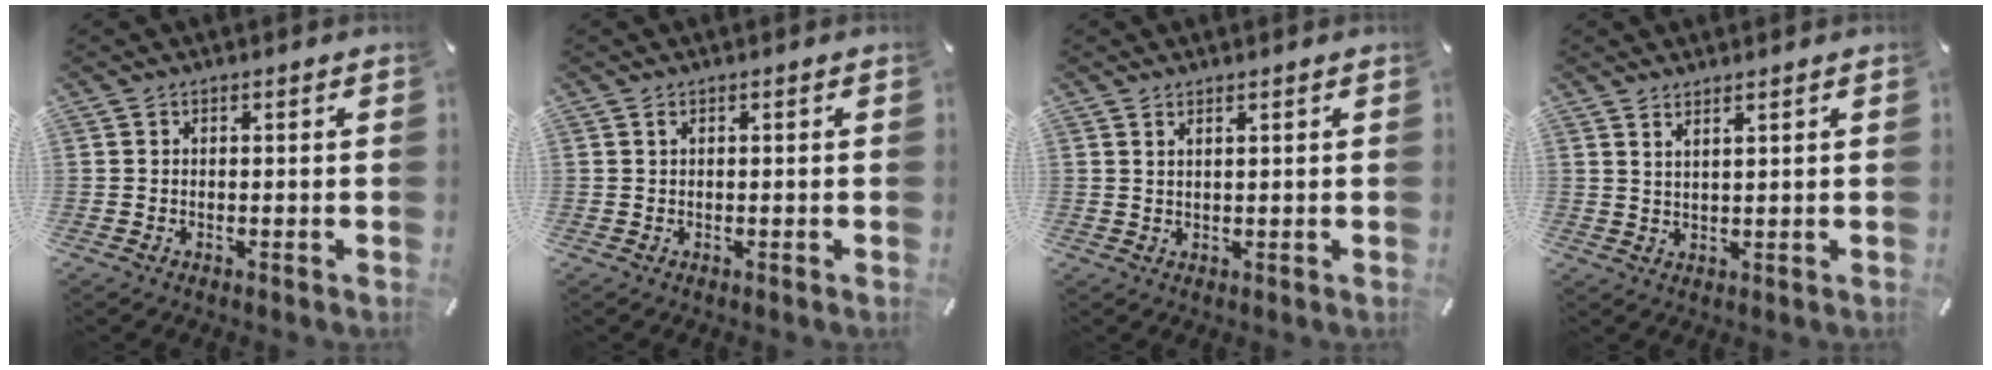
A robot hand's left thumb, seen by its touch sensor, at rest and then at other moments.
{"total": 0.5, "force": [0.2, 0.1, 0.5], "torque": [-0.010, 0.000, 0.004]}
{"total": 1.4, "force": [1.1, -0.1, 0.8], "torque": [-0.023, -0.006, 0.019]}
{"total": 2.1, "force": [1.9, -0.5, 0.8], "torque": [-0.018, -0.009, 0.036]}